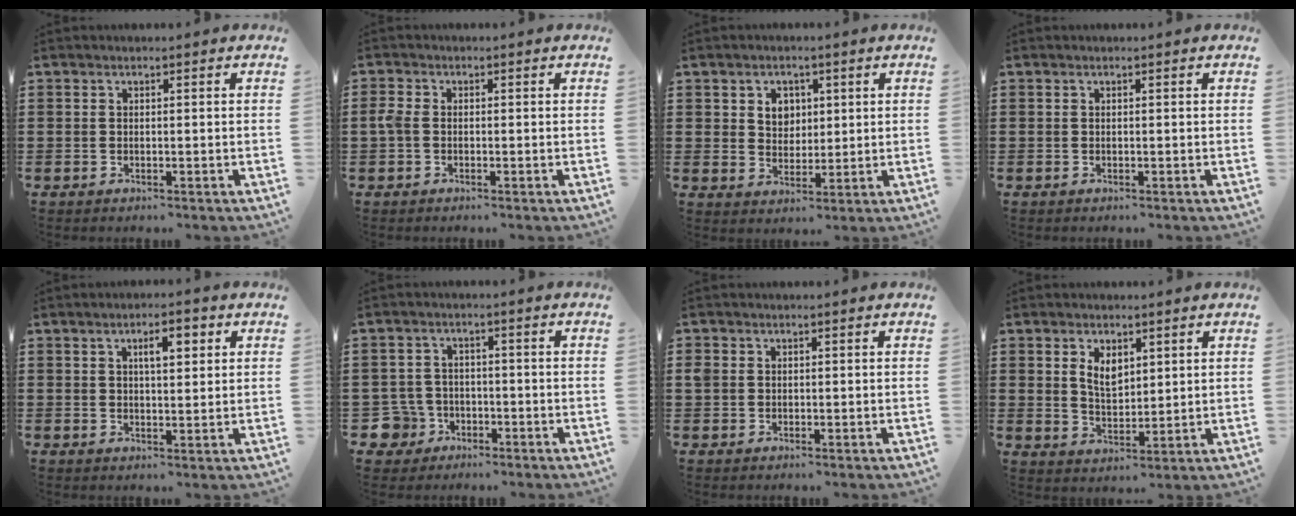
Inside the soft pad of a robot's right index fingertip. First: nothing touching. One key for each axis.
{"total": 2.1, "fx": -0.4, "fy": 1.4, "fz": 1.6, "tx": -0.056, "ty": -0.006, "tz": -0.016}
{"total": 3.8, "fx": 1.5, "fy": 3.2, "fz": 1.3, "tx": -0.030, "ty": 0.010, "tz": 0.024}
{"total": 0.0}
{"total": 4.0, "fx": 1.5, "fy": 1.3, "fz": 3.5, "tx": -0.049, "ty": -0.002, "tz": 0.017}
{"total": 5.5, "fx": -2.6, "fy": 4.5, "fz": 1.7, "tx": -0.073, "ty": 0.004, "tz": -0.058}
{"total": 1.6, "fx": 0.3, "fy": 1.4, "fz": 0.7, "tx": -0.017, "ty": 0.008, "tz": 0.006}
{"total": 3.9, "fx": 1.8, "fy": 2.4, "fz": 2.5, "tx": -0.049, "ty": 0.007, "tz": 0.031}